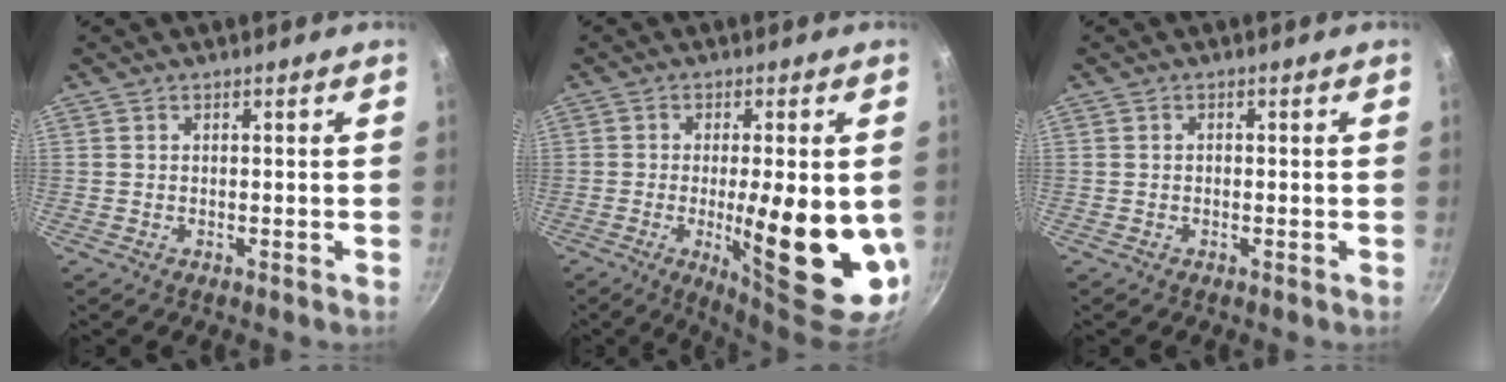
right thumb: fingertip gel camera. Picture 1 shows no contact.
{"total": 17.4, "force": [-2.4, 4.9, 16.5], "torque": [-0.223, -0.007, -0.023]}
{"total": 0.5, "force": [-0.1, 0.4, 0.3], "torque": [-0.005, 0.004, -0.002]}